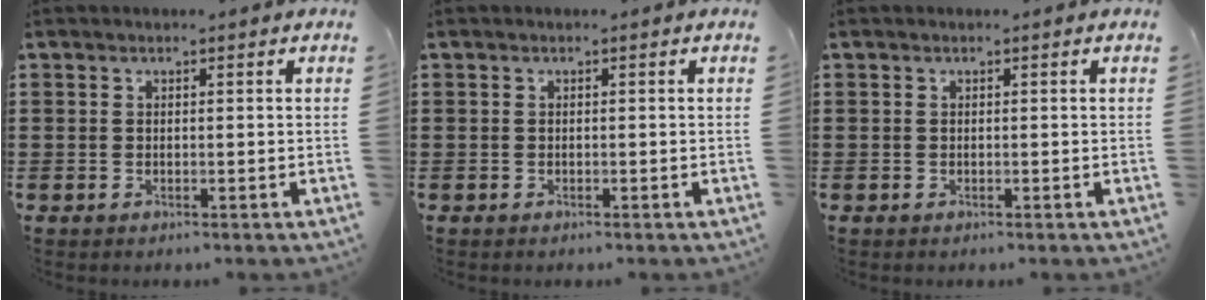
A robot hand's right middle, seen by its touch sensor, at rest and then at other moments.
{"total": 0.0}
{"total": 0.0}